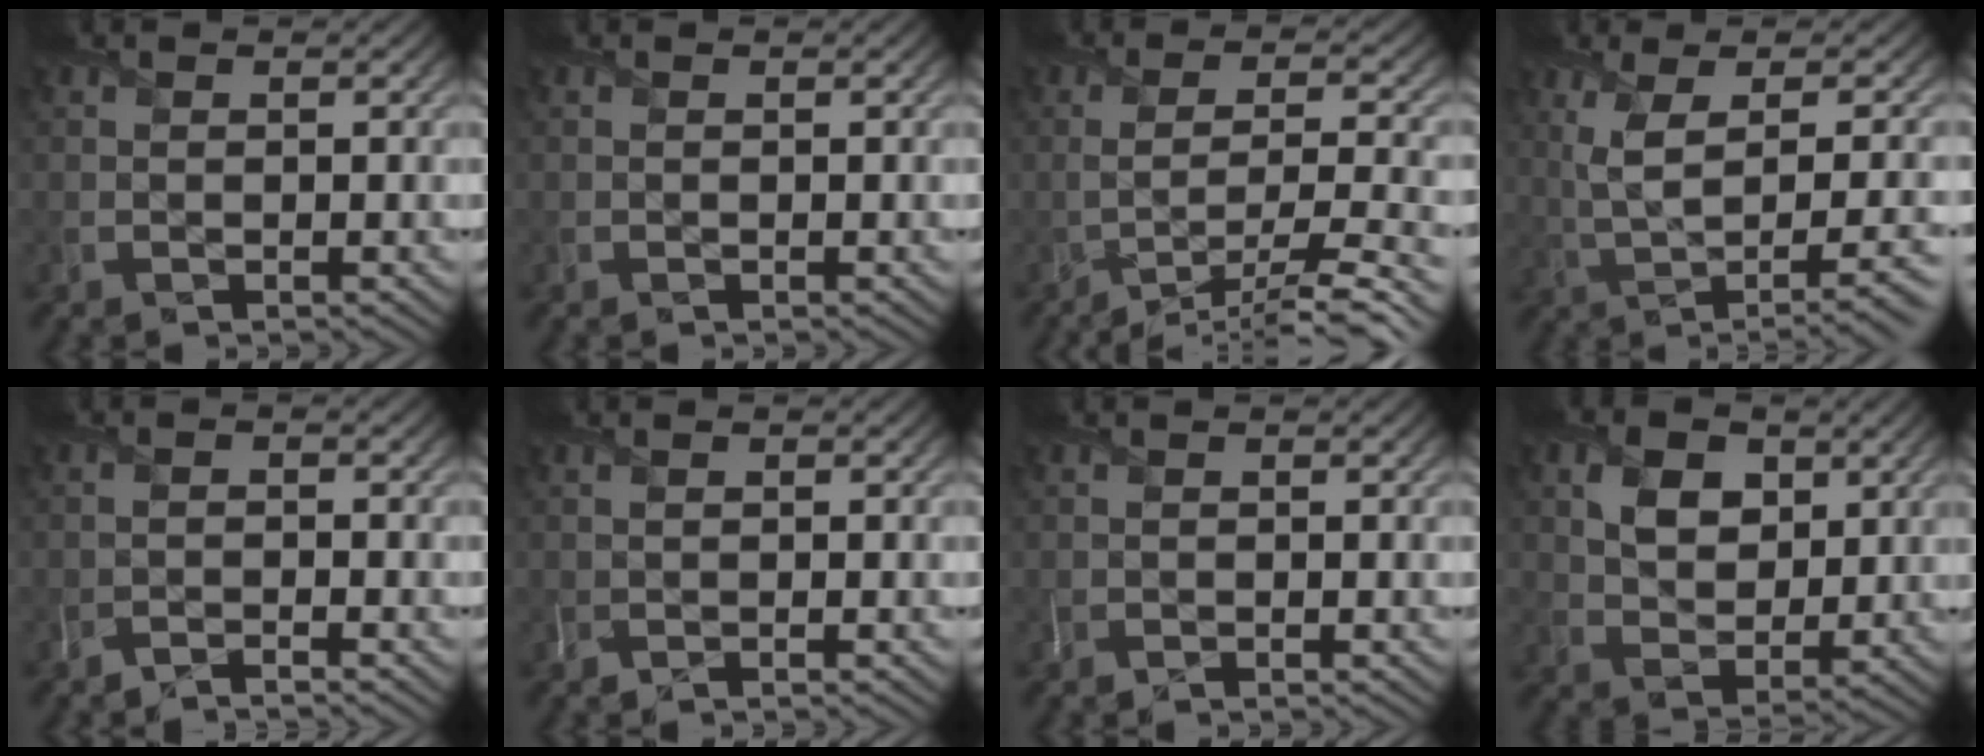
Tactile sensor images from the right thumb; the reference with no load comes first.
{"total": 0.0}
{"total": 9.5, "force": [-5.3, 2.0, 7.7], "torque": [-0.124, 0.001, -0.083]}
{"total": 8.3, "force": [0.8, 2.5, 7.9], "torque": [-0.124, 0.010, 0.015]}
{"total": 1.5, "force": [-1.3, -0.1, 0.7], "torque": [-0.011, 0.001, -0.034]}
{"total": 0.5, "force": [-0.1, 0.1, 0.5], "torque": [-0.013, 0.005, -0.003]}
{"total": 0.0}
{"total": 6.2, "force": [2.5, 4.3, 3.7], "torque": [-0.081, -0.005, 0.041]}